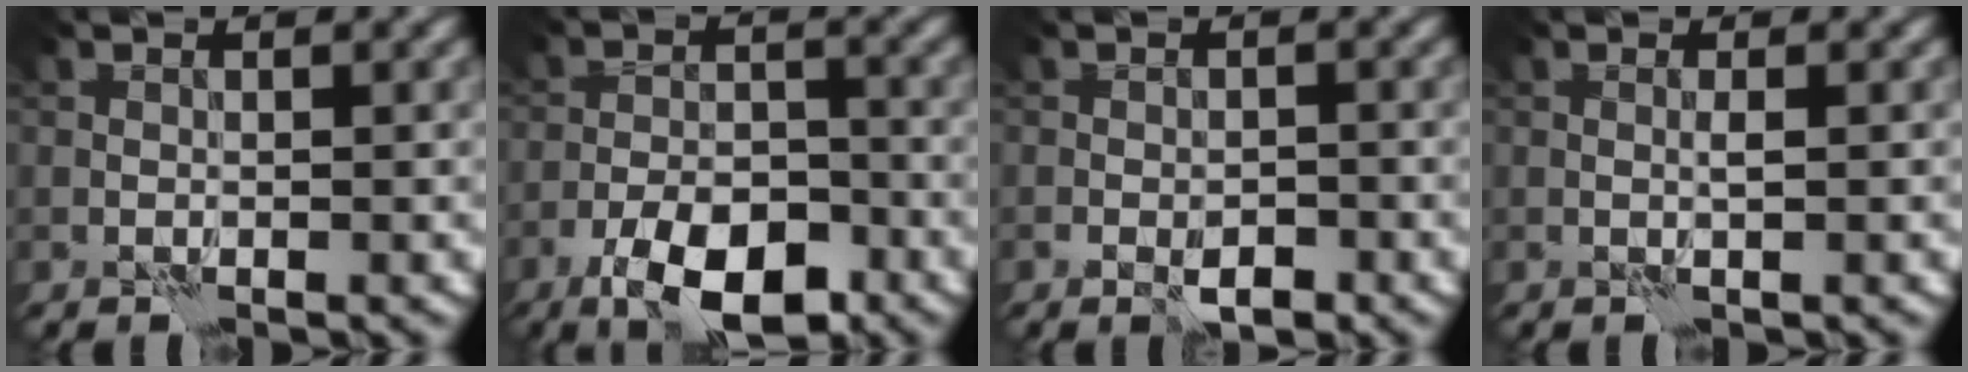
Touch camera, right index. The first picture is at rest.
{"total": 7.3, "force": [-4.5, 2.9, 4.9], "torque": [-0.078, 0.002, -0.083]}
{"total": 2.0, "force": [-1.2, 0.9, 1.4], "torque": [-0.025, 0.000, -0.021]}
{"total": 0.6, "force": [0.1, -0.3, 0.5], "torque": [-0.013, -0.001, 0.000]}